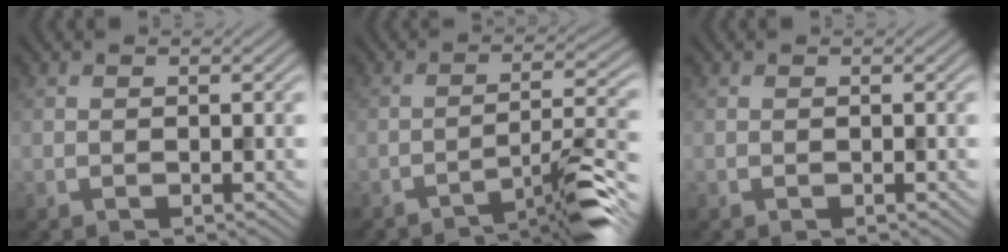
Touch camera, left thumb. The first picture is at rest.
{"total": 6.5, "force": [-4.8, 0.4, 4.4], "torque": [-0.055, 0.024, -0.088]}
{"total": 0.0}